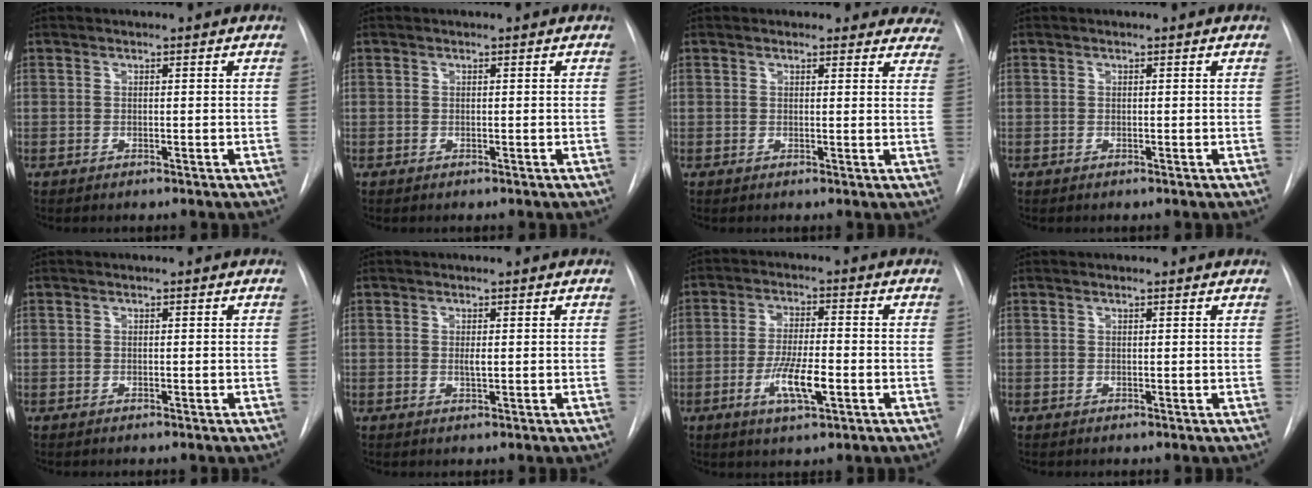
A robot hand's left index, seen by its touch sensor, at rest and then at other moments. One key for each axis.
{"total": 0.0}
{"total": 10.9, "fx": 10.2, "fy": 3.6, "fz": 1.2, "tx": 0.034, "ty": -0.026, "tz": 0.078}
{"total": 0.0}
{"total": 0.0}
{"total": 1.1, "fx": 0.4, "fy": 0.1, "fz": 1.0, "tx": -0.024, "ty": 0.000, "tz": 0.008}
{"total": 7.3, "fx": -2.4, "fy": 1.4, "fz": 6.8, "tx": -0.129, "ty": -0.008, "tz": -0.041}
{"total": 1.2, "fx": 1.2, "fy": 0.1, "fz": 0.1, "tx": -0.013, "ty": 0.005, "tz": 0.015}